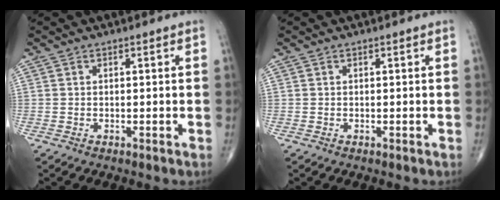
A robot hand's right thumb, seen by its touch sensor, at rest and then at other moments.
{"total": 0.0}